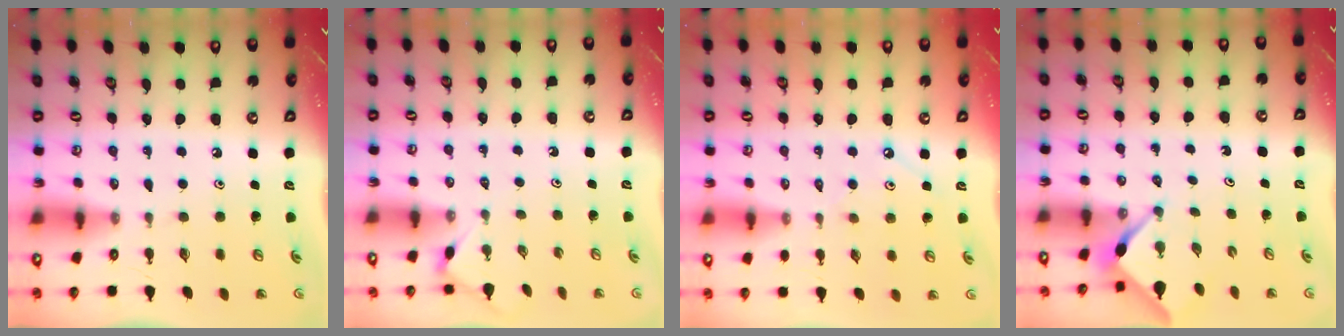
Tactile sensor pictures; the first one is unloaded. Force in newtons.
{"total": 2.9, "press": 2.8, "slide": 0.5}
{"total": 2.6, "press": 2.6, "slide": 0.4}
{"total": 2.9, "press": 2.9, "slide": 0.3}